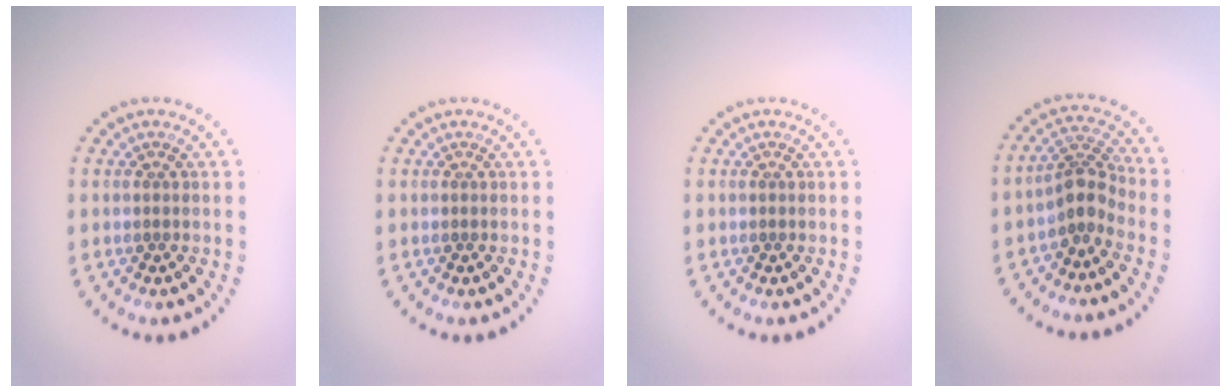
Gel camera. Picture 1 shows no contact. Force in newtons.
{"total": 0.0}
{"total": 0.0}
{"total": 2.8, "press": 2.1, "slide": 1.9}